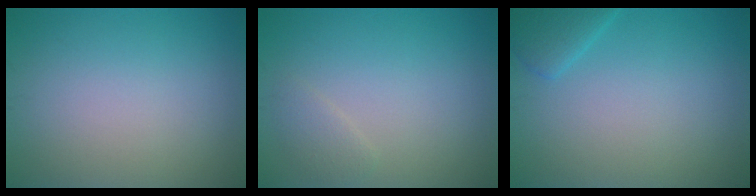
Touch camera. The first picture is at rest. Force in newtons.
{"total": 1.2, "press": 1.2, "slide": 0.1}
{"total": 2.0, "press": 2.0, "slide": 0.1}